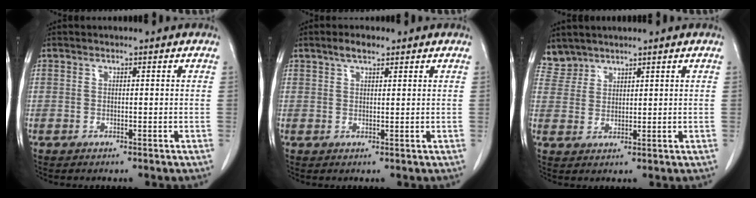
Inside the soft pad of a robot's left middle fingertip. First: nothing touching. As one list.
[{"total": 2.5, "force": [1.8, 0.9, 1.5], "torque": [-0.033, 0.007, 0.031]}, {"total": 3.5, "force": [3.3, 1.2, -0.6], "torque": [0.011, 0.009, 0.074]}]